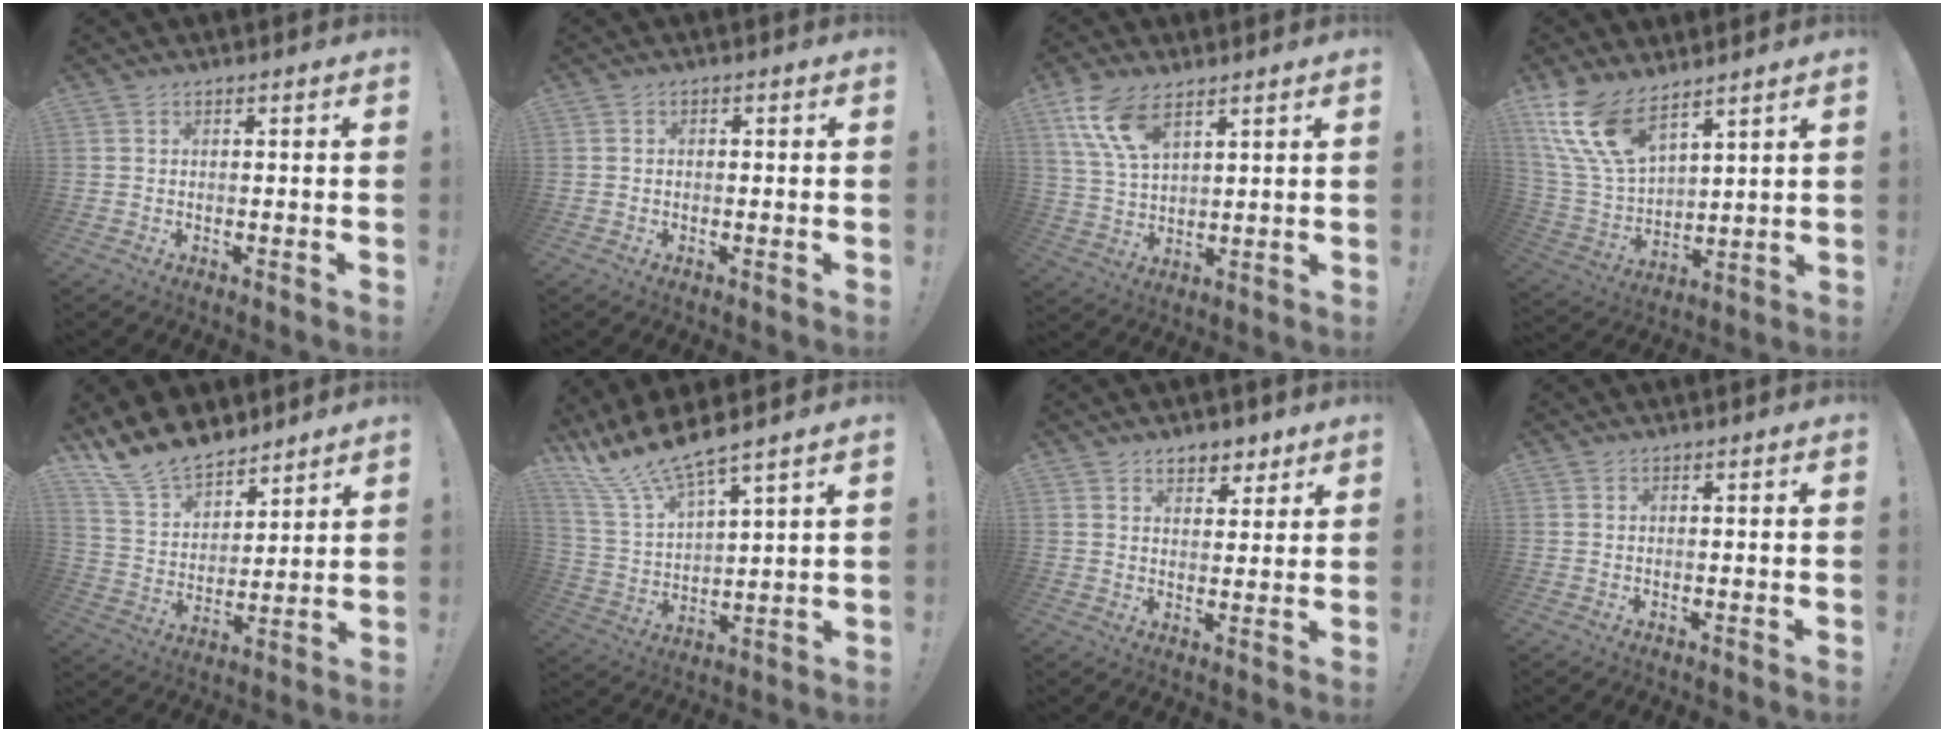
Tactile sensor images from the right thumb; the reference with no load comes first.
{"total": 1.0, "force": [-0.6, 0.7, 0.4], "torque": [-0.006, 0.003, -0.011]}
{"total": 11.0, "force": [6.7, 5.0, 7.0], "torque": [-0.136, -0.019, 0.130]}
{"total": 15.1, "force": [10.6, 6.6, 8.6], "torque": [-0.197, -0.068, 0.201]}
{"total": 14.6, "force": [12.7, 6.3, 3.3], "torque": [-0.085, -0.099, 0.241]}
{"total": 12.4, "force": [11.0, 1.4, 5.5], "torque": [-0.129, -0.084, 0.197]}
{"total": 5.9, "force": [4.3, 3.7, 1.6], "torque": [-0.004, -0.029, 0.077]}
{"total": 0.0}